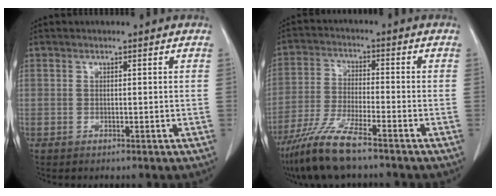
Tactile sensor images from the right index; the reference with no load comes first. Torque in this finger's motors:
{"motor_torque": [0.91, -0.87, 0.43, 0.15]}